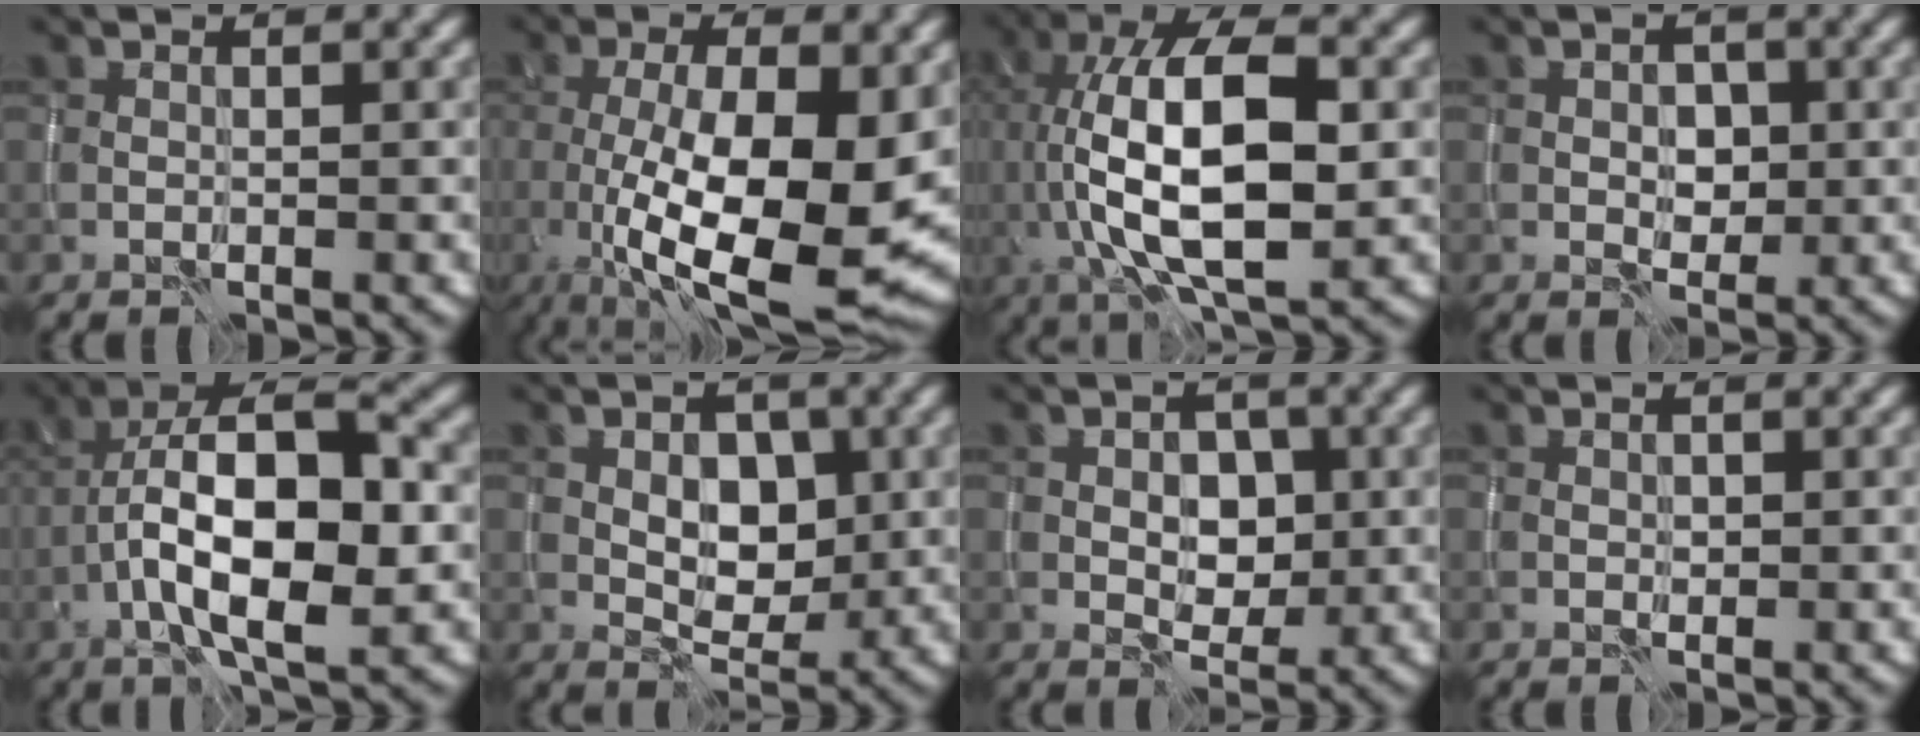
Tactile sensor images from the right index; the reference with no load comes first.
{"total": 12.9, "force": [-1.8, 4.5, 11.9], "torque": [-0.191, -0.022, -0.030]}
{"total": 12.9, "force": [0.5, 5.6, 11.6], "torque": [-0.215, 0.014, 0.001]}
{"total": 2.4, "force": [0.1, 1.8, 1.5], "torque": [-0.027, -0.002, 0.000]}
{"total": 11.2, "force": [-2.0, 4.3, 10.2], "torque": [-0.174, 0.015, -0.035]}
{"total": 4.4, "force": [0.4, 3.0, 3.2], "torque": [-0.043, -0.004, 0.008]}
{"total": 3.7, "force": [0.1, 2.8, 2.5], "torque": [-0.036, -0.004, 0.002]}
{"total": 0.6, "force": [0.0, 0.6, 0.3], "torque": [-0.005, -0.002, 0.004]}